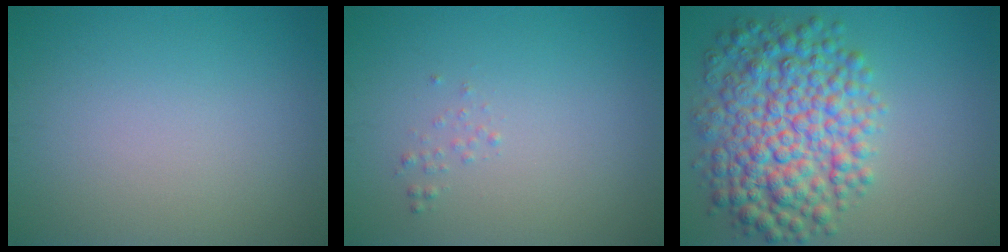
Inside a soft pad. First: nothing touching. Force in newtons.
{"total": 0.6, "press": 0.6, "slide": 0.1}
{"total": 9.0, "press": 9.0, "slide": 0.0}